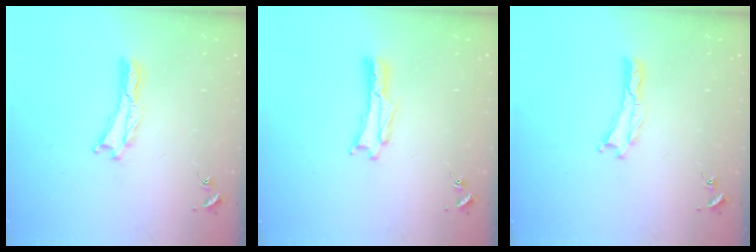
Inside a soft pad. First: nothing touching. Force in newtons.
{"total": 1.1, "press": 1.1, "slide": 0.0}
{"total": 0.0}